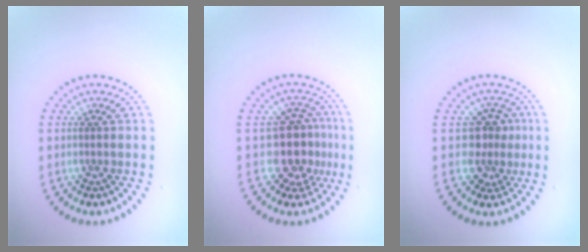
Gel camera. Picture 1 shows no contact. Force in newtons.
{"total": 3.9, "press": 3.0, "slide": 2.6}
{"total": 2.8, "press": 2.0, "slide": 1.9}